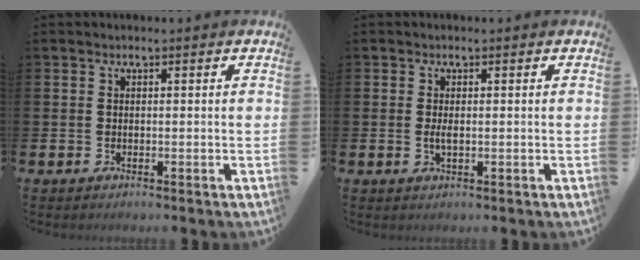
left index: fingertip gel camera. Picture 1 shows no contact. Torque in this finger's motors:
{"motor_torque": [0.30, -0.07, 0.01, 0.09]}